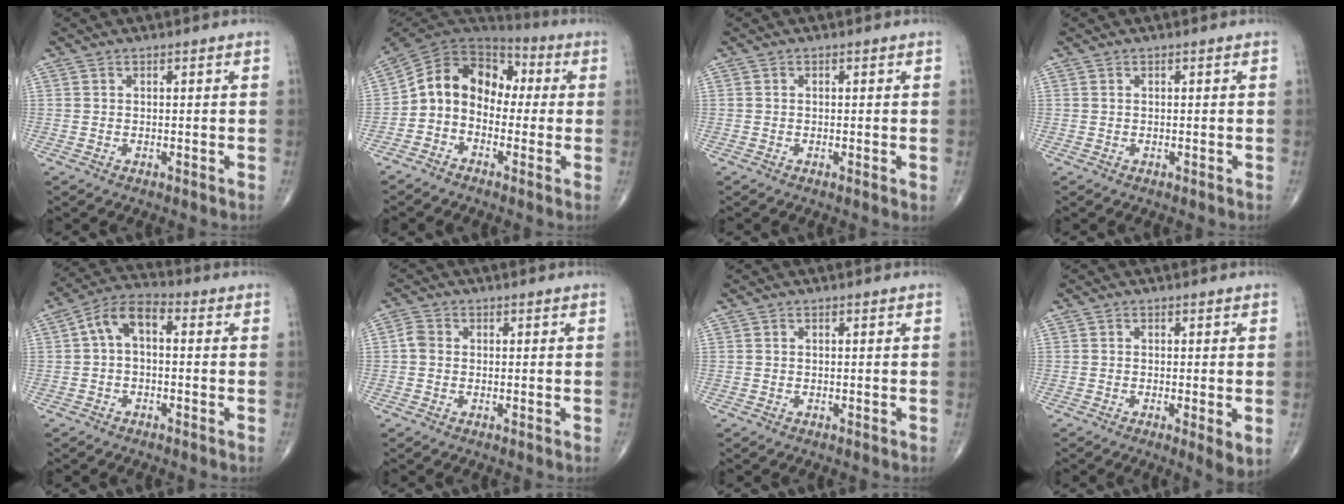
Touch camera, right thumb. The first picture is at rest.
{"total": 12.7, "force": [-1.0, 10.0, 7.7], "torque": [-0.103, 0.059, -0.035]}
{"total": 0.9, "force": [-0.1, 0.2, 0.9], "torque": [-0.019, -0.004, -0.005]}
{"total": 0.0}
{"total": 7.4, "force": [0.5, 4.2, 6.1], "torque": [-0.103, 0.031, -0.004]}
{"total": 2.4, "force": [-0.1, 2.0, 1.2], "torque": [-0.017, 0.006, -0.009]}
{"total": 0.0}
{"total": 4.0, "force": [-0.8, 0.9, 3.8], "torque": [-0.065, -0.014, -0.017]}